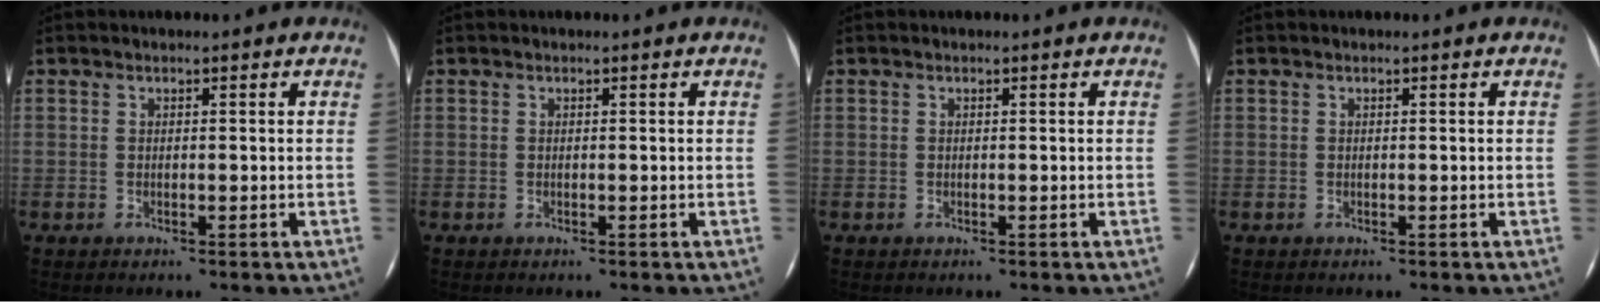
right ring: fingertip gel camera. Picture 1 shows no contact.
{"total": 0.0}
{"total": 0.0}
{"total": 0.0}